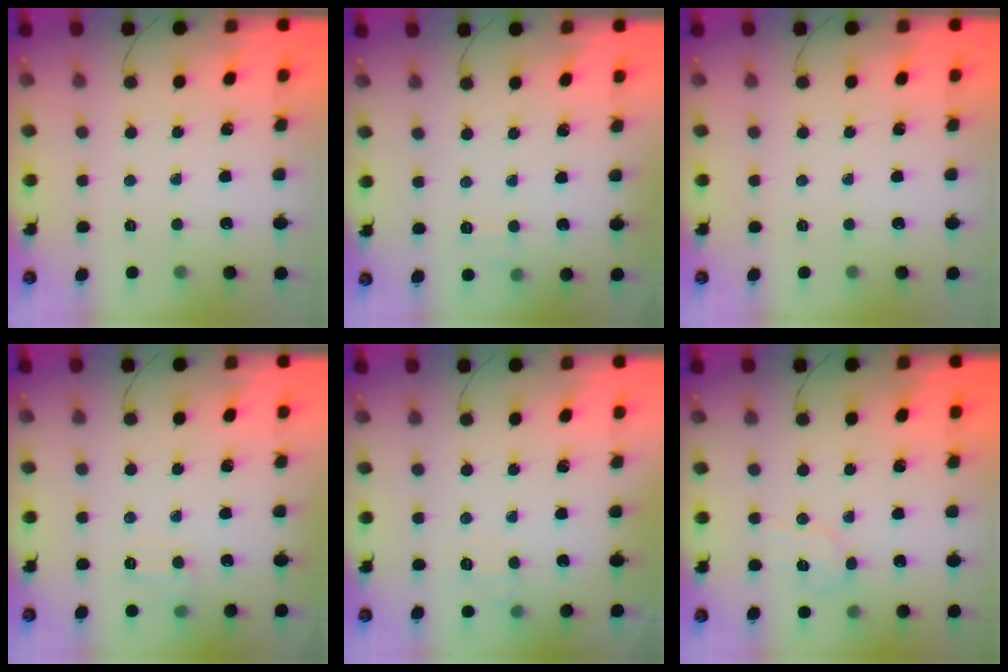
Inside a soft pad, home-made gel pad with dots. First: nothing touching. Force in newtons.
{"total": 5.1, "press": 4.8, "slide": 1.4}
{"total": 0.0}
{"total": 7.2, "press": 7.0, "slide": 1.9}
{"total": 7.0, "press": 6.9, "slide": 1.5}
{"total": 6.6, "press": 6.4, "slide": 1.8}